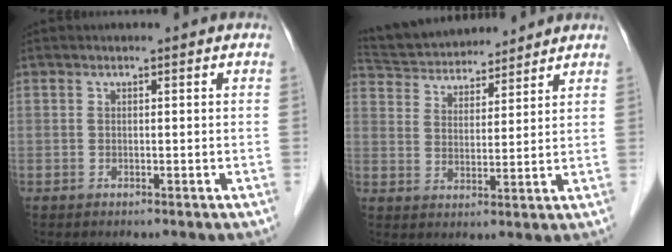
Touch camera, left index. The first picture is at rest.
{"total": 14.4, "force": [13.3, 3.6, 4.1], "torque": [-0.080, 0.035, 0.226]}